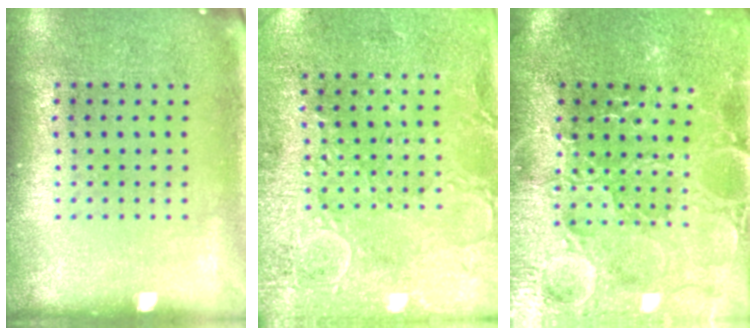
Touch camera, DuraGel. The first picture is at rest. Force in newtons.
{"total": 2.9, "press": 2.6, "slide": 1.2}
{"total": 3.8, "press": 3.7, "slide": 0.8}